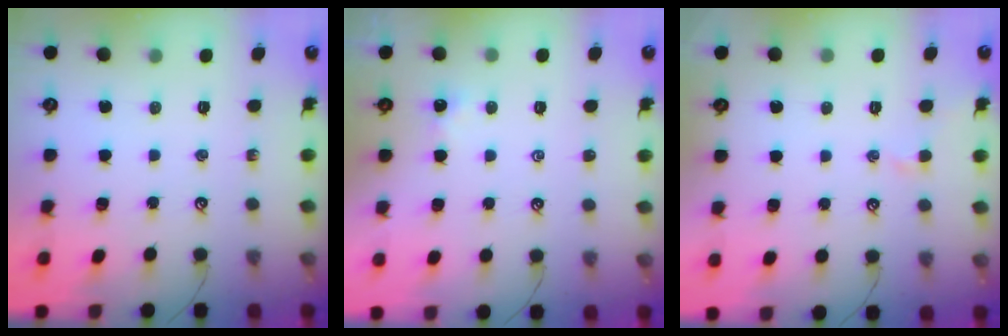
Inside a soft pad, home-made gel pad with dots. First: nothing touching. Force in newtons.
{"total": 0.6, "press": 0.5, "slide": 0.3}
{"total": 1.4, "press": 1.3, "slide": 0.4}